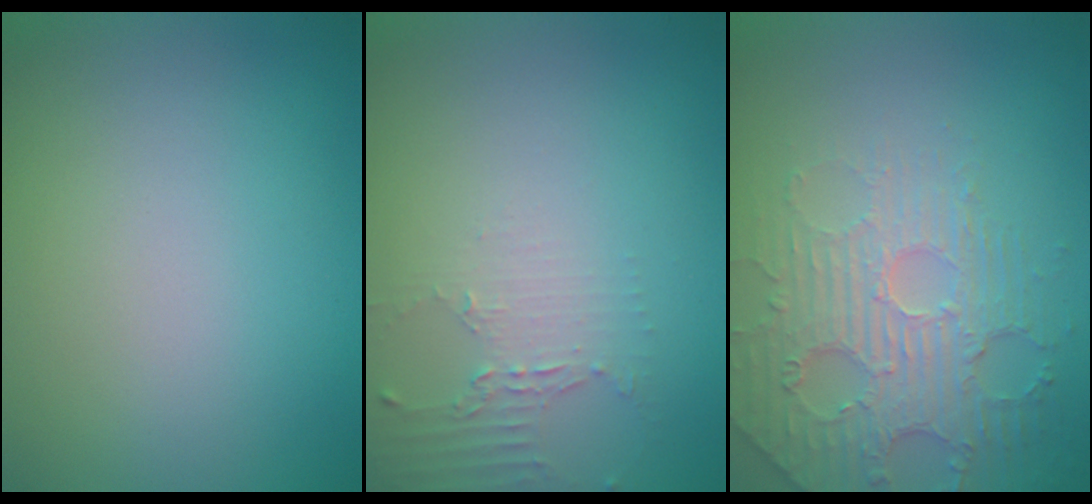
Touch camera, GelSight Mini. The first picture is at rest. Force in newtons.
{"total": 2.0, "press": 1.5, "slide": 1.4}
{"total": 4.8, "press": 4.0, "slide": 2.8}